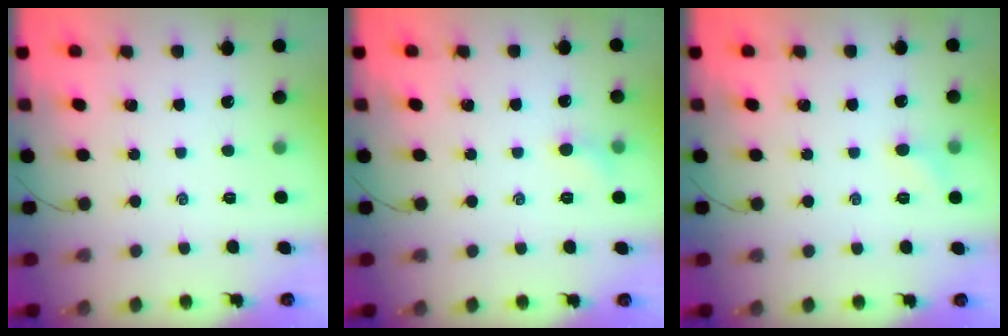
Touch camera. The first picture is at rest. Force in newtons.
{"total": 5.1, "press": 4.8, "slide": 1.6}
{"total": 4.4, "press": 4.1, "slide": 1.4}